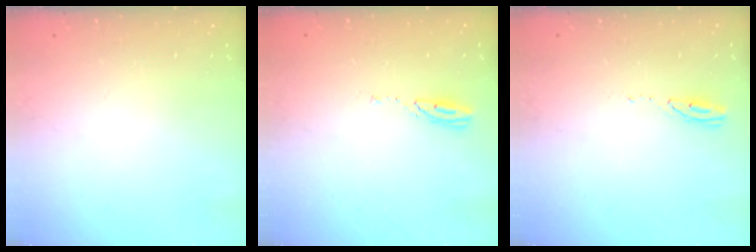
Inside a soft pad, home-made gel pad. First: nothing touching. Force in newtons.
{"total": 3.6, "press": 3.6, "slide": 0.3}
{"total": 3.4, "press": 3.3, "slide": 0.3}